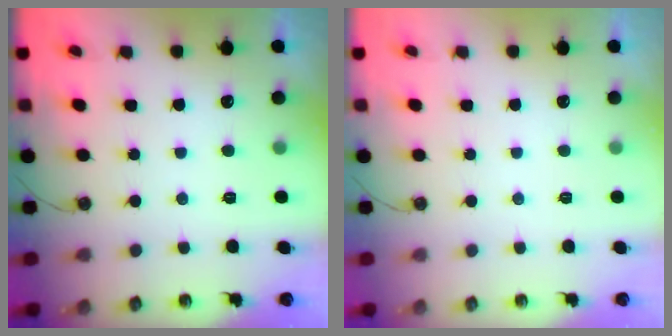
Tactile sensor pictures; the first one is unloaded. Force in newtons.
{"total": 0.0}